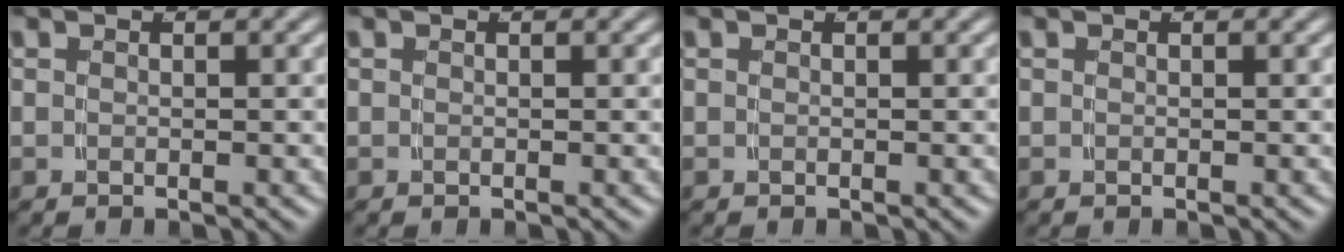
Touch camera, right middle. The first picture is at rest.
{"total": 0.0}
{"total": 0.0}
{"total": 0.0}